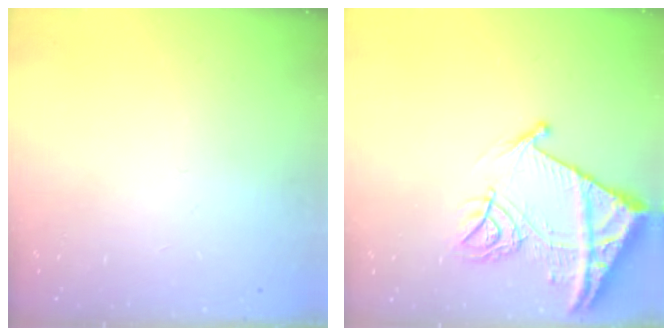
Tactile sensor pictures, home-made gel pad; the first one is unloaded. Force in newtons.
{"total": 14.9, "press": 14.8, "slide": 1.6}